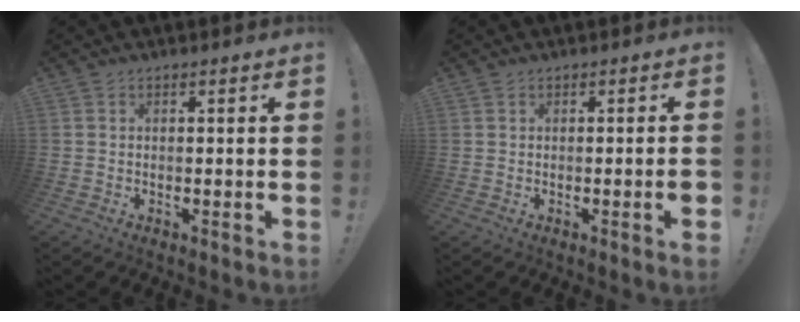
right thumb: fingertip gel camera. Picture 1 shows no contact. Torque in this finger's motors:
{"motor_torque": [0.01, 0.07, 0.02, 0.03, 0.02]}